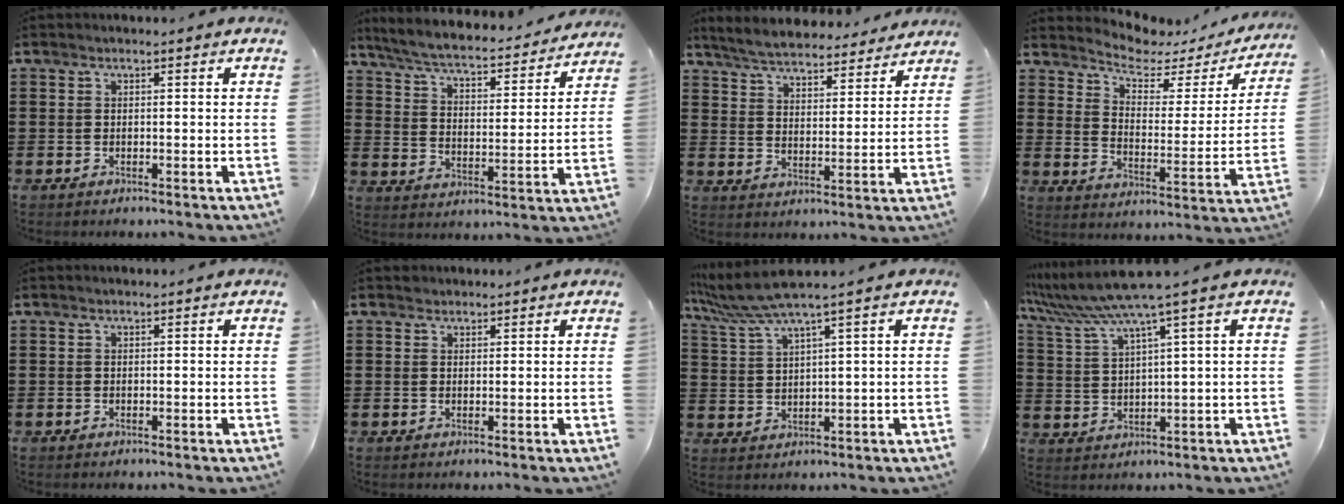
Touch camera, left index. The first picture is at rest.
{"total": 4.8, "force": [4.5, 0.1, 1.7], "torque": [-0.057, -0.036, 0.069]}
{"total": 5.5, "force": [5.4, 0.3, 0.6], "torque": [-0.040, -0.033, 0.094]}
{"total": 4.7, "force": [4.3, 1.4, 1.5], "torque": [-0.048, -0.033, 0.066]}
{"total": 0.0}
{"total": 1.0, "force": [0.9, 0.5, 0.0], "torque": [-0.001, 0.002, 0.018]}
{"total": 5.4, "force": [3.7, -0.1, 3.9], "torque": [-0.095, -0.014, 0.062]}
{"total": 6.6, "force": [4.5, -0.6, 4.8], "torque": [-0.124, -0.031, 0.071]}